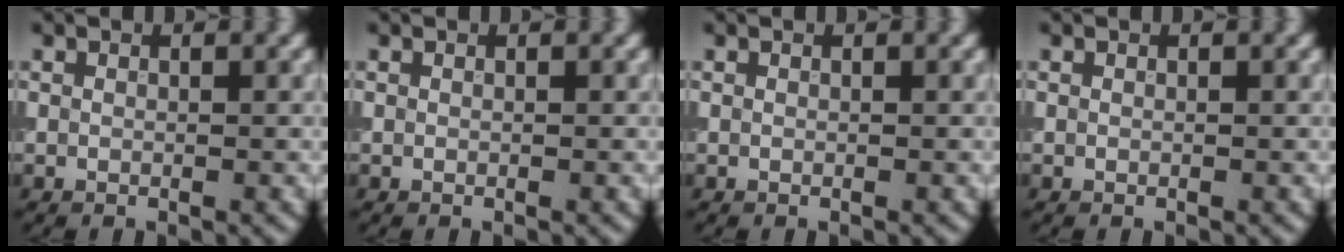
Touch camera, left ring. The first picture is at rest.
{"total": 0.0}
{"total": 0.0}
{"total": 0.0}